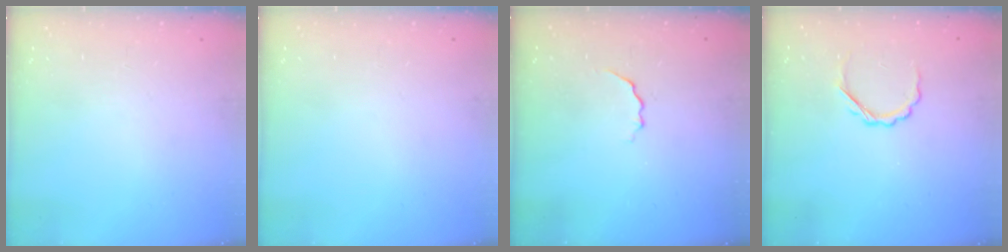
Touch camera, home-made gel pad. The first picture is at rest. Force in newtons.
{"total": 0.0}
{"total": 3.0, "press": 2.9, "slide": 0.7}
{"total": 3.7, "press": 3.6, "slide": 0.7}